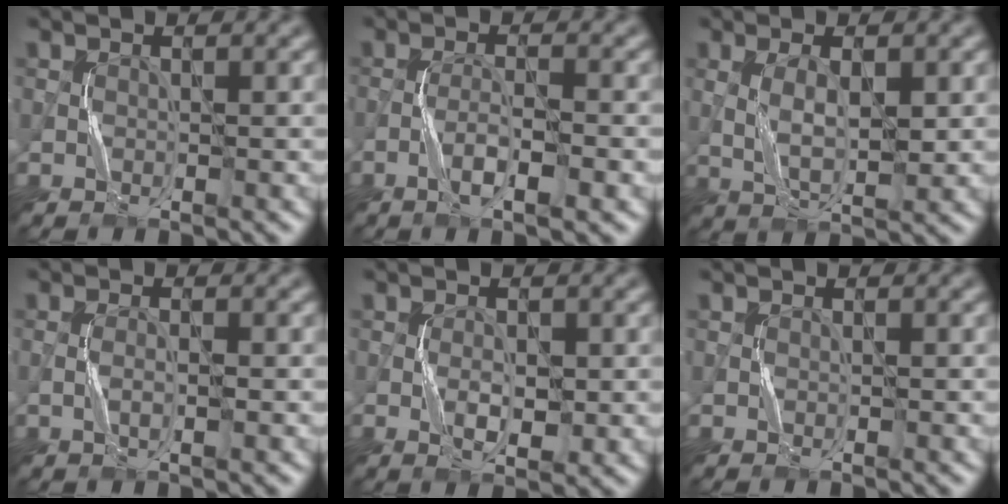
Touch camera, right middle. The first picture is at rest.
{"total": 3.2, "force": [-1.5, 0.6, 2.7], "torque": [-0.053, 0.006, -0.031]}
{"total": 3.9, "force": [0.5, 1.5, 3.6], "torque": [-0.076, -0.004, 0.015]}
{"total": 1.3, "force": [-0.2, 0.3, 1.3], "torque": [-0.030, 0.001, -0.008]}
{"total": 2.3, "force": [-0.2, 1.1, 2.1], "torque": [-0.037, -0.002, -0.001]}
{"total": 0.0}